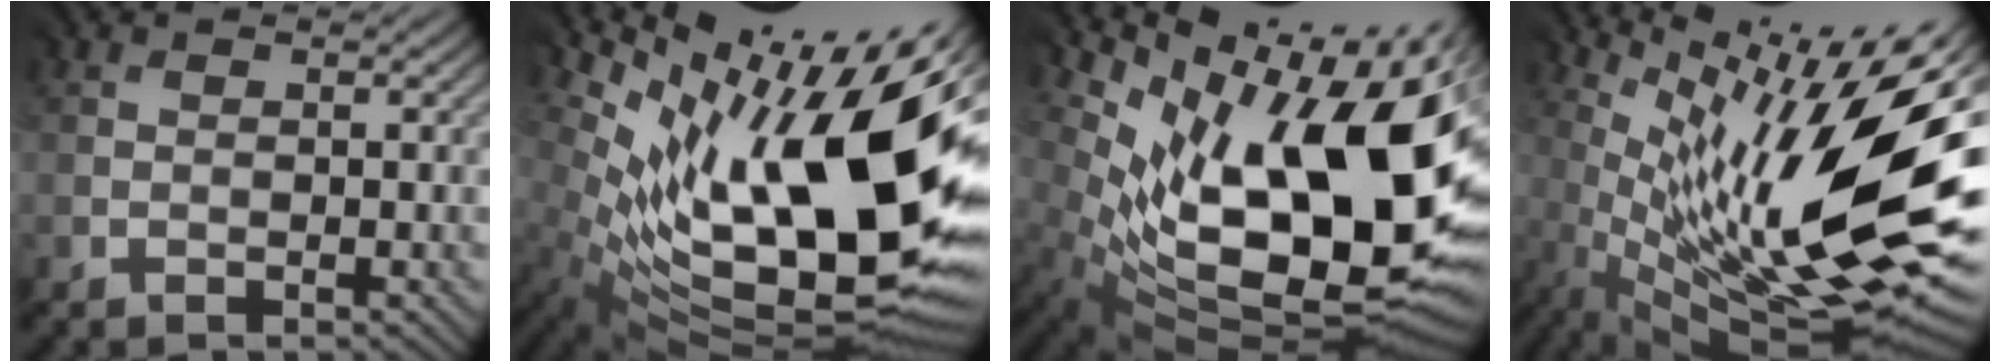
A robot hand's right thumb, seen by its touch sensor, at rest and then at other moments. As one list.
[{"total": 18.5, "force": [3.6, 7.6, 16.4], "torque": [-0.281, -0.021, 0.081]}, {"total": 18.6, "force": [3.1, 9.5, 15.7], "torque": [-0.246, -0.042, 0.082]}, {"total": 16.9, "force": [2.3, 4.4, 16.1], "torque": [-0.252, 0.002, 0.066]}]